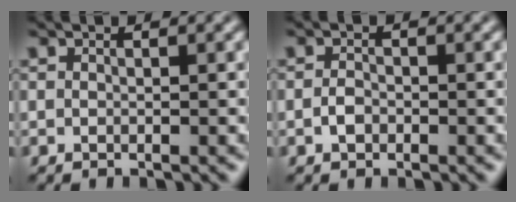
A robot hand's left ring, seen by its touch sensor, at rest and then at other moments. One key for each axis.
{"total": 1.2, "fx": -0.5, "fy": 0.9, "fz": 0.7, "tx": -0.015, "ty": 0.001, "tz": -0.013}